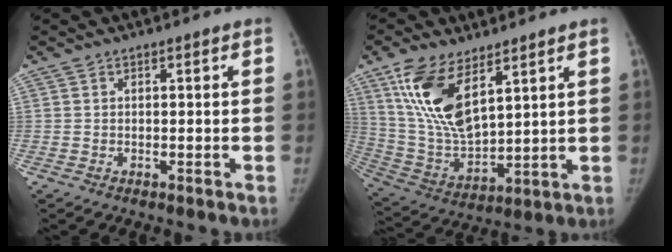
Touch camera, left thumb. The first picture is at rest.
{"total": 15.4, "force": [8.1, 6.8, 11.2], "torque": [-0.210, -0.036, 0.171]}